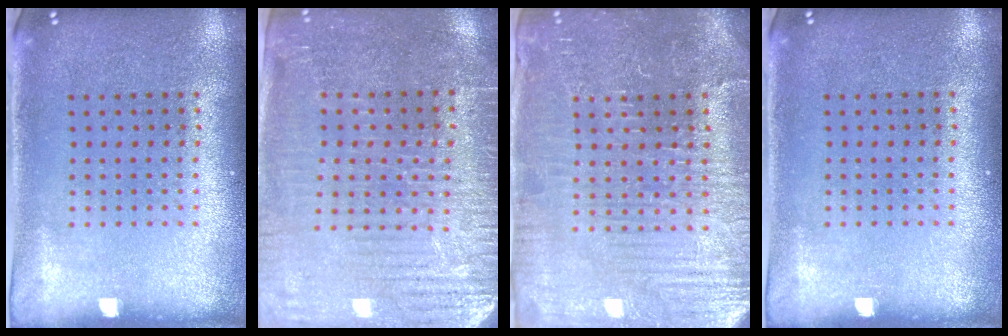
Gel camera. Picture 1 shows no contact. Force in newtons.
{"total": 3.5, "press": 3.3, "slide": 1.2}
{"total": 4.3, "press": 4.1, "slide": 1.4}
{"total": 0.0}